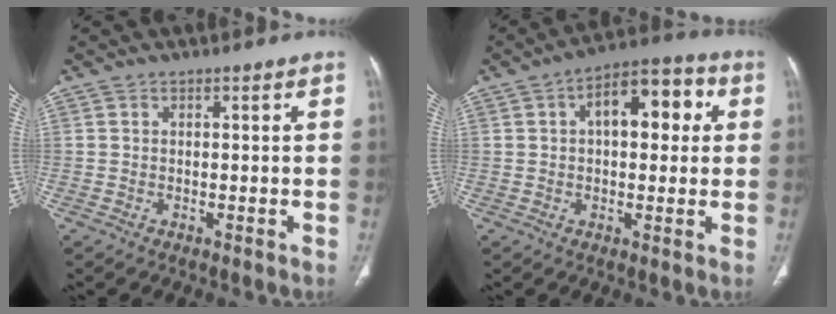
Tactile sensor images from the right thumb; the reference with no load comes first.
{"total": 12.2, "force": [3.0, 6.4, 9.9], "torque": [-0.111, 0.025, 0.036]}